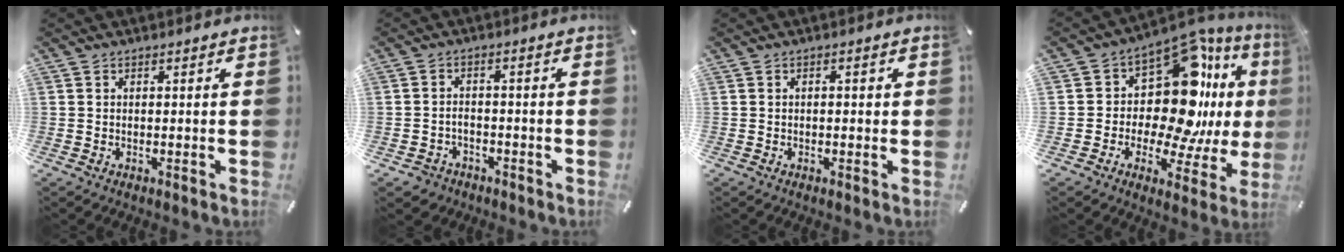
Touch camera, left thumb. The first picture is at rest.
{"total": 3.2, "force": [-2.1, 2.3, 0.7], "torque": [-0.011, 0.012, -0.043]}
{"total": 1.1, "force": [-0.2, 0.6, 0.9], "torque": [-0.016, 0.004, -0.006]}
{"total": 16.6, "force": [4.2, 10.3, 12.3], "torque": [-0.192, -0.065, 0.066]}